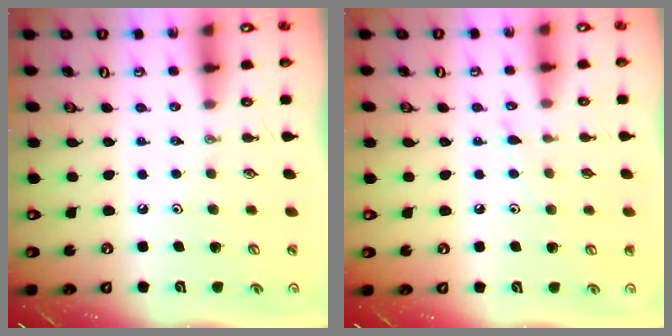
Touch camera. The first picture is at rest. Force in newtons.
{"total": 5.5, "press": 5.5, "slide": 0.6}